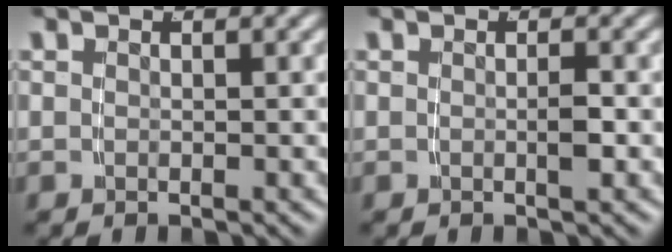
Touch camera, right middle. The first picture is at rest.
{"total": 1.0, "force": [-0.3, 0.0, 0.9], "torque": [-0.013, 0.000, -0.005]}